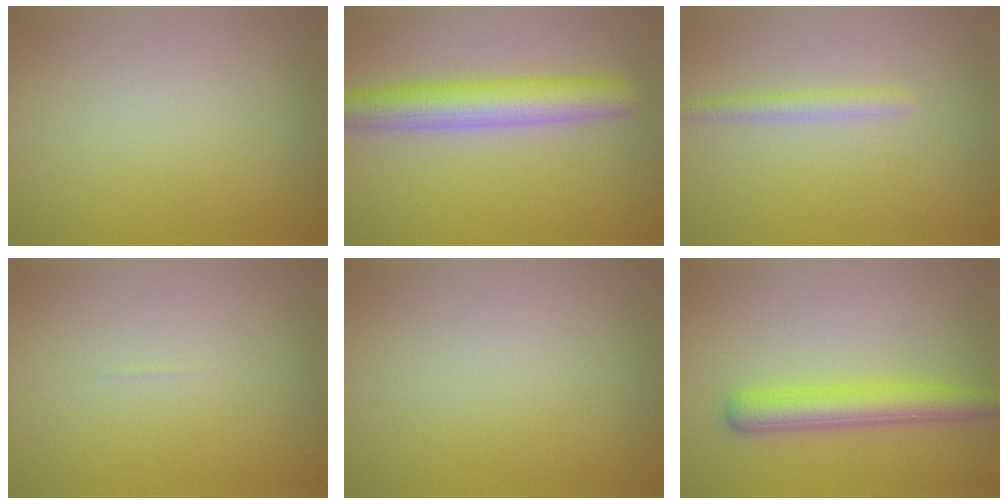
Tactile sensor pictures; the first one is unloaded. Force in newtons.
{"total": 5.9, "press": 5.9, "slide": 0.1}
{"total": 1.6, "press": 1.6, "slide": 0.1}
{"total": 0.0}
{"total": 0.0}
{"total": 4.1, "press": 4.1, "slide": 0.1}